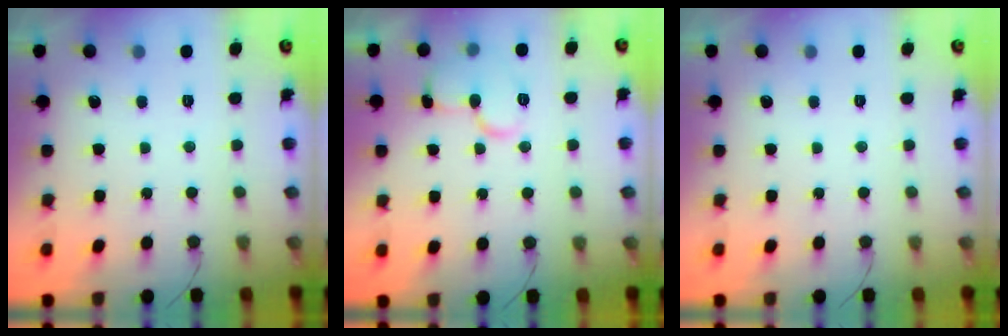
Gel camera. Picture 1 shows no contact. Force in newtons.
{"total": 10.1, "press": 10.1, "slide": 1.1}
{"total": 0.0}